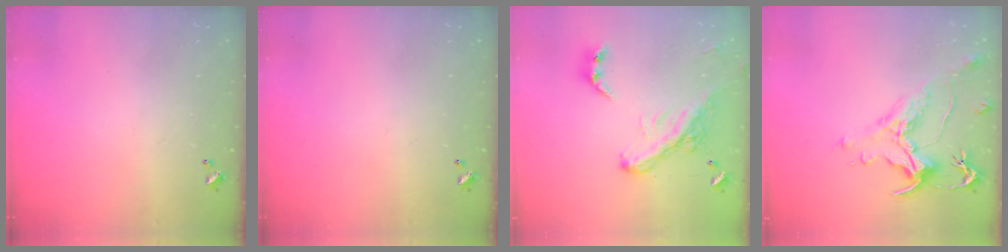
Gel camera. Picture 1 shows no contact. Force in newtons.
{"total": 0.0}
{"total": 6.3, "press": 6.1, "slide": 1.4}
{"total": 1.7, "press": 1.1, "slide": 1.3}